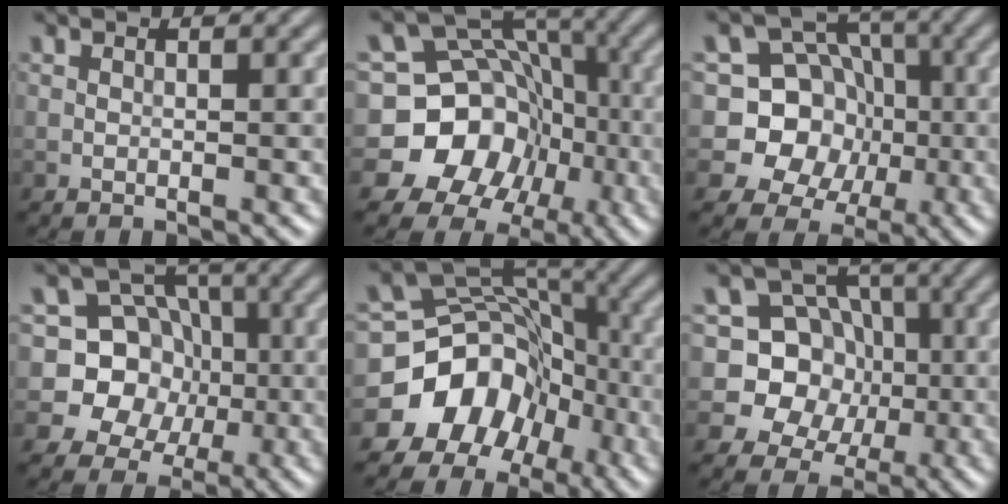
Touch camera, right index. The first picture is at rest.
{"total": 12.9, "force": [-3.9, 11.7, 3.9], "torque": [-0.066, 0.006, -0.088]}
{"total": 10.2, "force": [0.0, 9.6, 3.4], "torque": [-0.079, 0.046, -0.032]}
{"total": 10.2, "force": [0.4, 9.7, 3.3], "torque": [-0.075, 0.047, -0.025]}
{"total": 9.6, "force": [-4.4, 7.8, 3.5], "torque": [-0.048, 0.021, -0.088]}
{"total": 10.1, "force": [0.9, 9.5, 3.4], "torque": [-0.079, 0.047, -0.016]}